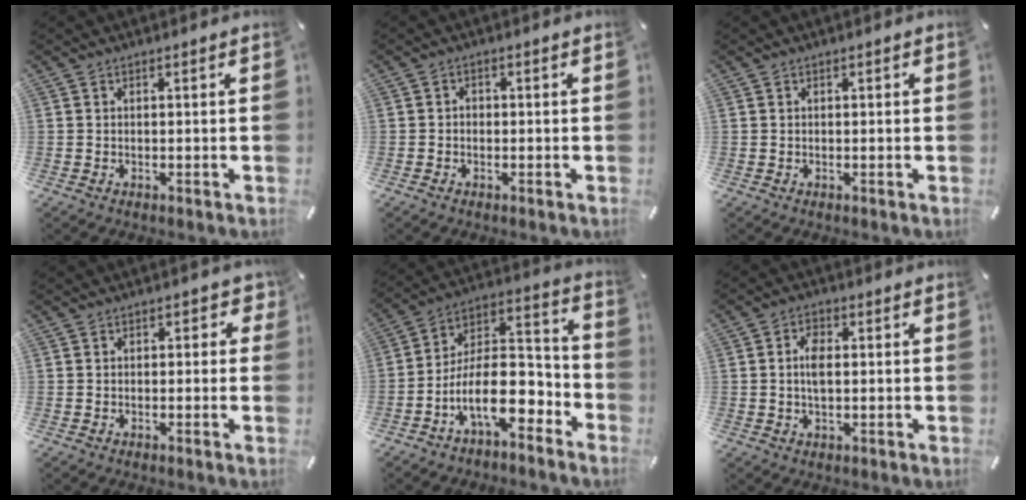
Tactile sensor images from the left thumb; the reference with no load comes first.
{"total": 1.2, "force": [-0.6, 0.9, 0.5], "torque": [-0.010, 0.004, -0.013]}
{"total": 0.0}
{"total": 2.1, "force": [-0.1, 1.5, 1.4], "torque": [-0.014, 0.000, -0.007]}
{"total": 16.2, "force": [-7.1, 7.8, 12.3], "torque": [-0.223, 0.011, -0.118]}
{"total": 4.7, "force": [0.2, 2.8, 3.8], "torque": [-0.076, 0.002, 0.000]}